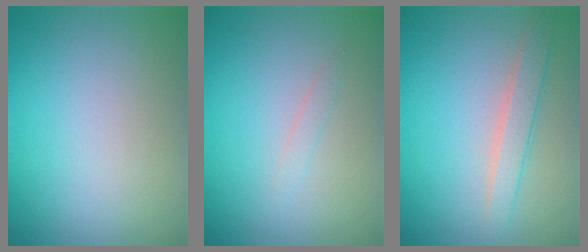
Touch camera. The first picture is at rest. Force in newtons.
{"total": 0.6, "press": 0.6, "slide": 0.0}
{"total": 2.2, "press": 2.2, "slide": 0.1}